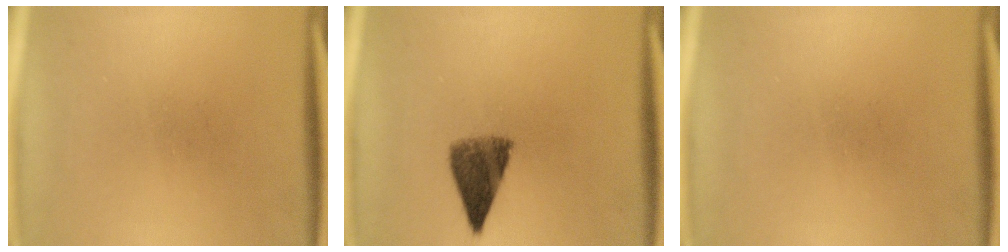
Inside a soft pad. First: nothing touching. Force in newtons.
{"total": 6.7}
{"total": 0.0}